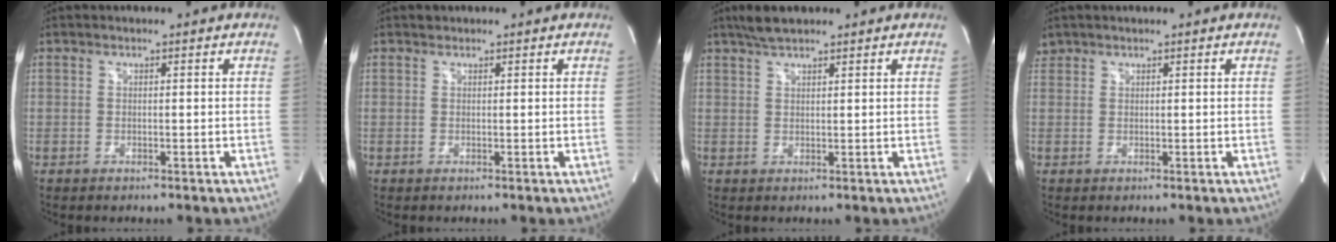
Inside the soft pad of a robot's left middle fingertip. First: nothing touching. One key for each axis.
{"total": 0.5, "fx": 0.5, "fy": 0.2, "fz": 0.0, "tx": -0.005, "ty": 0.002, "tz": 0.008}
{"total": 3.7, "fx": 3.1, "fy": 0.7, "fz": 2.0, "tx": -0.046, "ty": 0.012, "tz": 0.060}
{"total": 1.5, "fx": 1.2, "fy": 0.9, "fz": -0.1, "tx": 0.001, "ty": 0.016, "tz": 0.024}